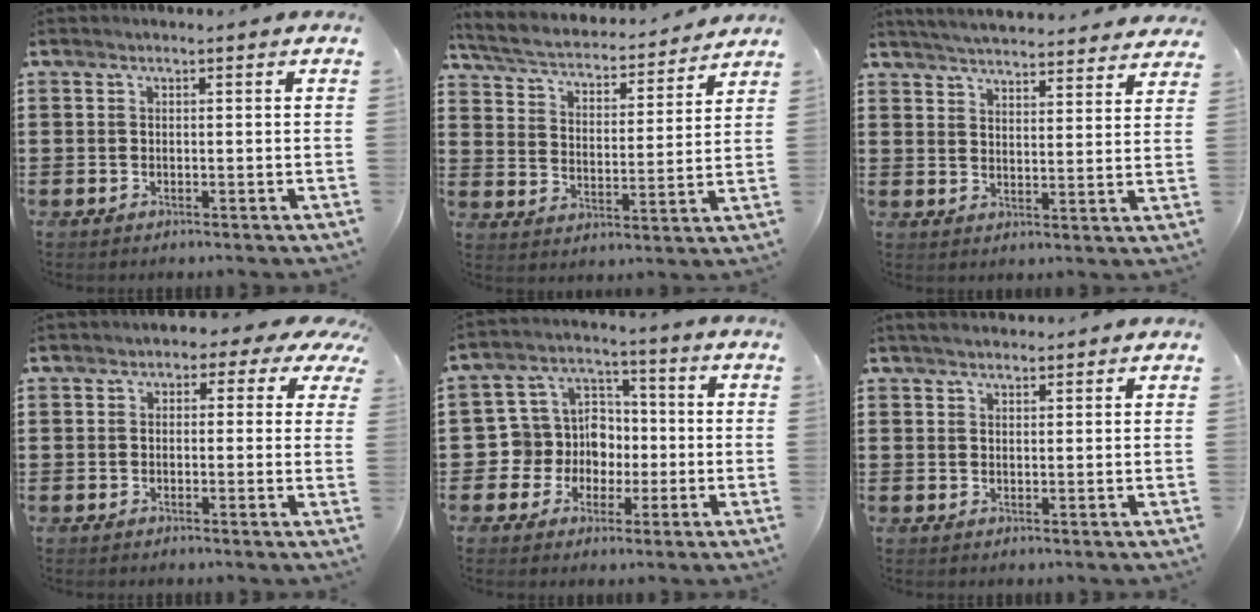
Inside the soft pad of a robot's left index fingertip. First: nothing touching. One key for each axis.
{"total": 4.0, "fx": 3.8, "fy": 0.5, "fz": 1.1, "tx": -0.043, "ty": -0.029, "tz": 0.058}
{"total": 4.9, "fx": 4.8, "fy": -0.2, "fz": 0.6, "tx": -0.030, "ty": -0.029, "tz": 0.085}
{"total": 2.2, "fx": 0.0, "fy": 1.8, "fz": 1.3, "tx": -0.024, "ty": 0.007, "tz": -0.007}
{"total": 8.0, "fx": -0.3, "fy": 7.8, "fz": 1.7, "tx": -0.083, "ty": -0.006, "tz": -0.007}
{"total": 2.2, "fx": 2.0, "fy": 0.6, "fz": 0.7, "tx": -0.016, "ty": 0.005, "tz": 0.039}